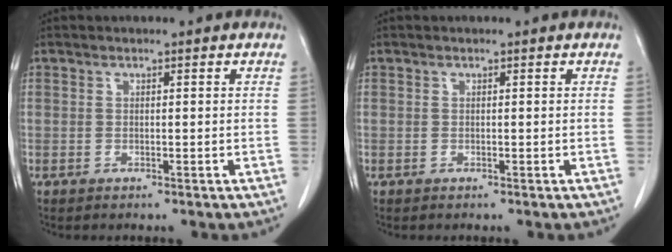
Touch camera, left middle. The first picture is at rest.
{"total": 0.0}